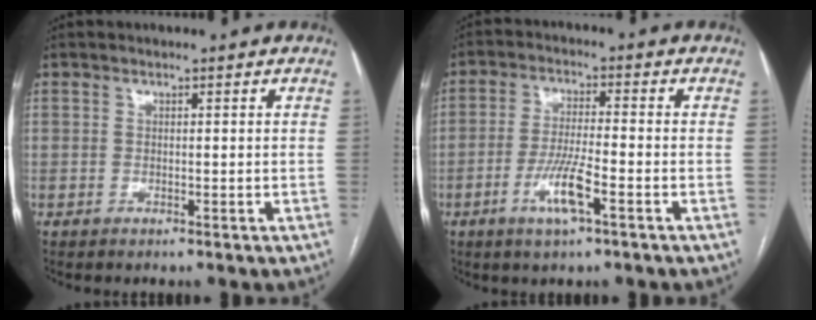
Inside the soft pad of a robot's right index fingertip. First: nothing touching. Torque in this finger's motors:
{"motor_torque": [1.32, -0.49, 0.32, 0.17]}